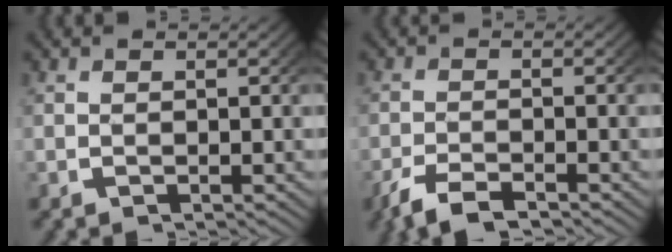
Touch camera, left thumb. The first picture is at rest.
{"total": 3.3, "force": [-2.8, 1.3, 1.3], "torque": [-0.031, -0.008, -0.052]}